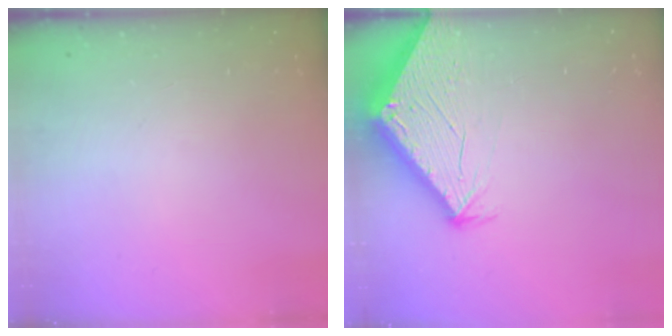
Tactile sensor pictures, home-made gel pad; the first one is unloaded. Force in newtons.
{"total": 3.3, "press": 3.3, "slide": 0.2}